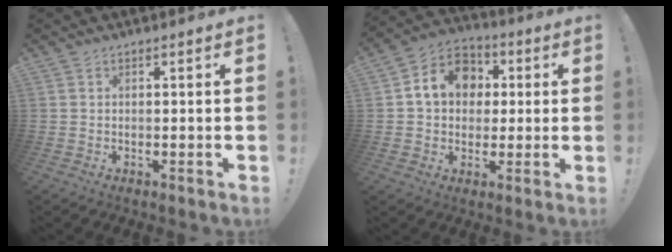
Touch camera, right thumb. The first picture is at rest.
{"total": 12.6, "force": [2.9, 10.6, 6.2], "torque": [-0.091, 0.004, 0.061]}